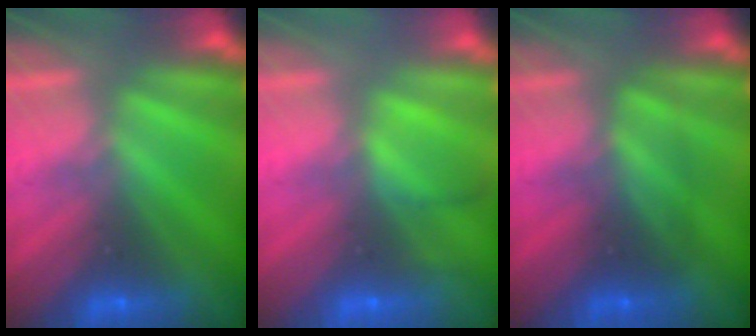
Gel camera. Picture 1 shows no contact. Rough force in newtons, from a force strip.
{"total": 2.1}
{"total": 2.4}